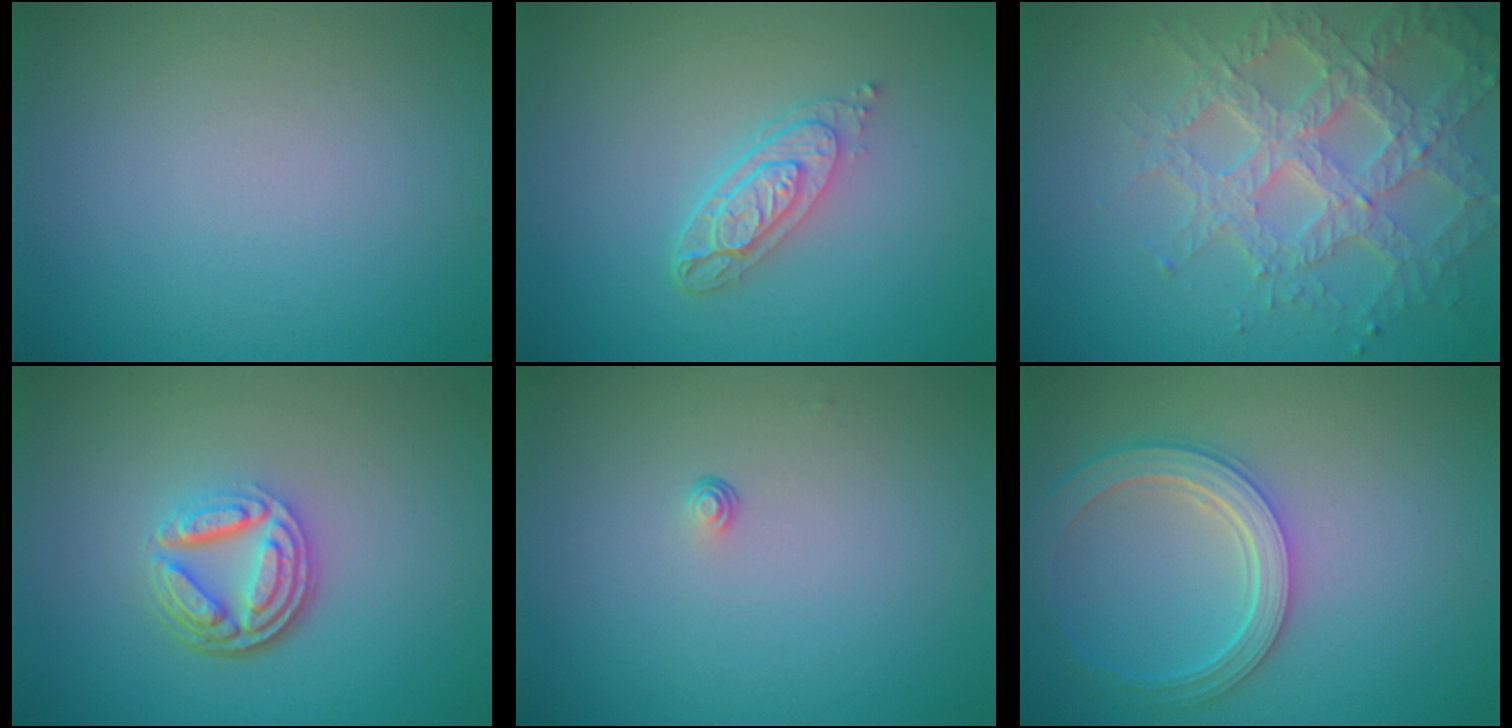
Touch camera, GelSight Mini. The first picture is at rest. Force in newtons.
{"total": 3.6, "press": 2.8, "slide": 2.3}
{"total": 6.7, "press": 5.2, "slide": 4.2}
{"total": 4.9, "press": 3.5, "slide": 3.4}
{"total": 0.6, "press": 0.3, "slide": 0.5}
{"total": 4.5, "press": 4.0, "slide": 2.0}